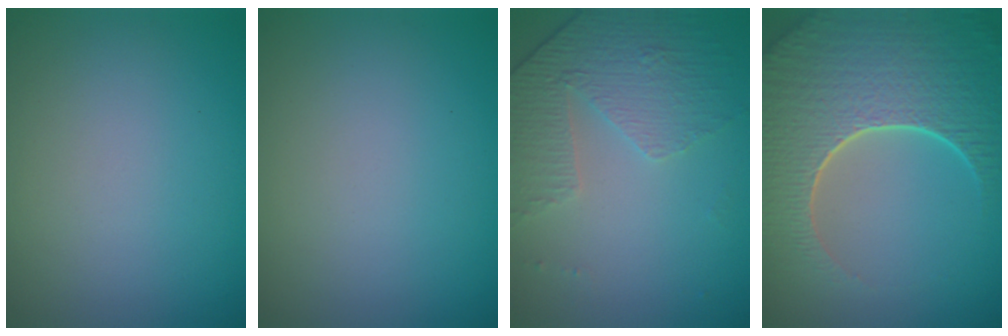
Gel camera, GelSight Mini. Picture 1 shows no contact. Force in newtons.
{"total": 0.0}
{"total": 4.7, "press": 3.1, "slide": 3.5}
{"total": 9.3, "press": 6.6, "slide": 6.6}